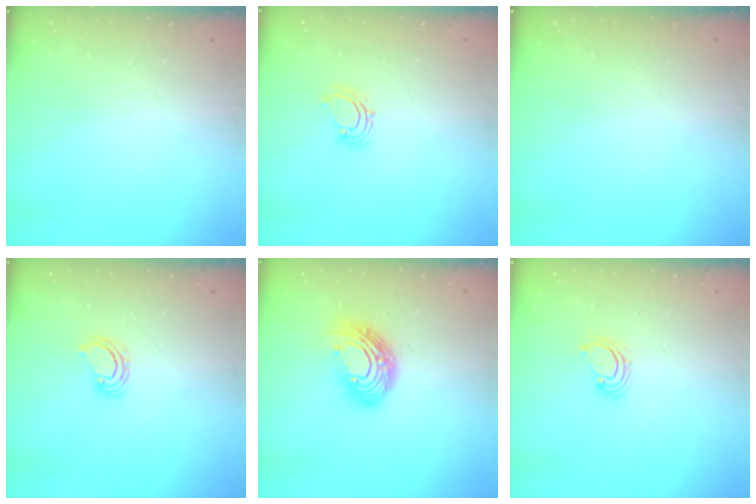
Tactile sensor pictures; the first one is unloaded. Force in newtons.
{"total": 2.8, "press": 2.8, "slide": 0.2}
{"total": 0.0}
{"total": 2.8, "press": 2.8, "slide": 0.3}
{"total": 12.6, "press": 12.6, "slide": 1.2}
{"total": 2.7, "press": 2.7, "slide": 0.7}